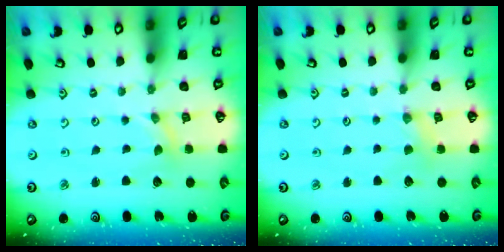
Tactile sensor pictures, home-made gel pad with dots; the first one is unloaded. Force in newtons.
{"total": 2.5, "press": 2.5, "slide": 0.4}